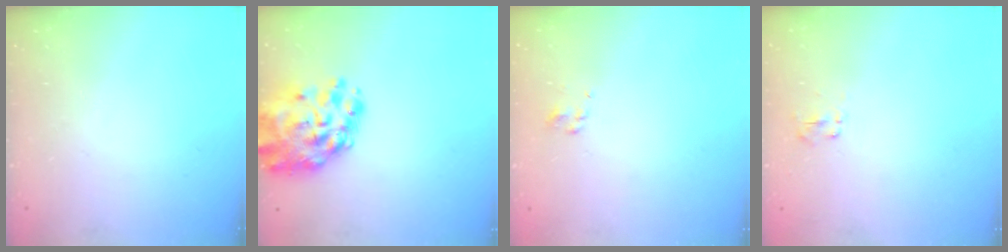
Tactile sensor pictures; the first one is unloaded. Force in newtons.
{"total": 13.4, "press": 12.6, "slide": 4.3}
{"total": 2.3, "press": 2.1, "slide": 1.1}
{"total": 2.5, "press": 2.2, "slide": 1.0}